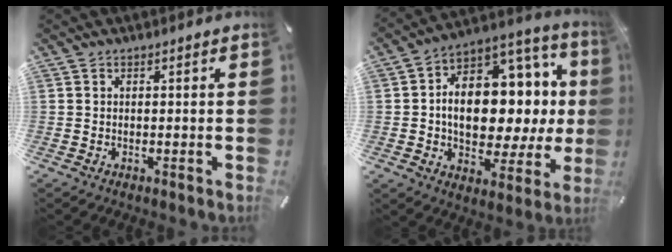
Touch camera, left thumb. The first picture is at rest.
{"total": 16.4, "force": [0.2, 11.3, 11.9], "torque": [-0.186, -0.021, 0.008]}